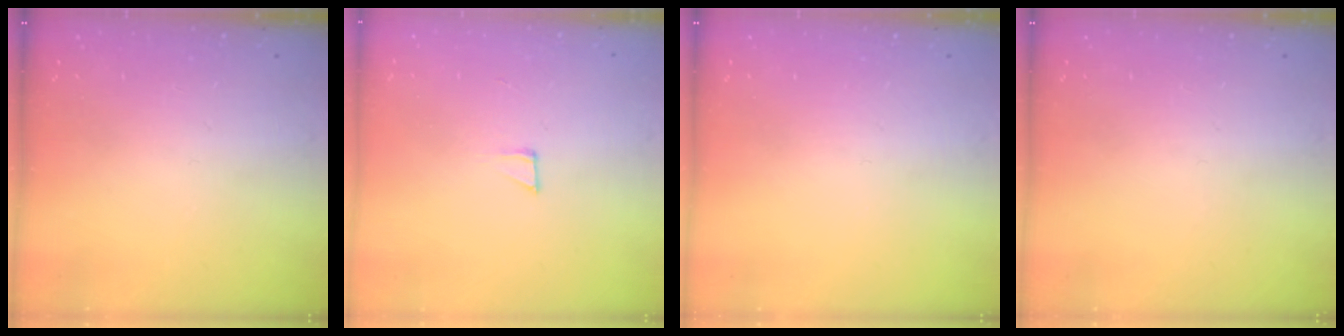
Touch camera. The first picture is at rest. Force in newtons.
{"total": 3.6, "press": 3.6, "slide": 0.3}
{"total": 0.0}
{"total": 0.0}